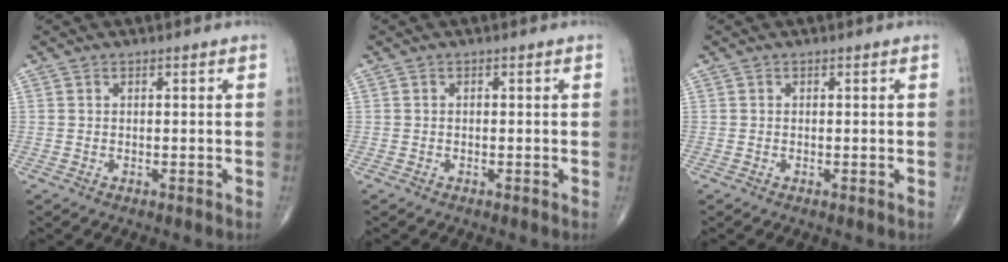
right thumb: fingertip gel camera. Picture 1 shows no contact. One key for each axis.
{"total": 0.0}
{"total": 0.0}